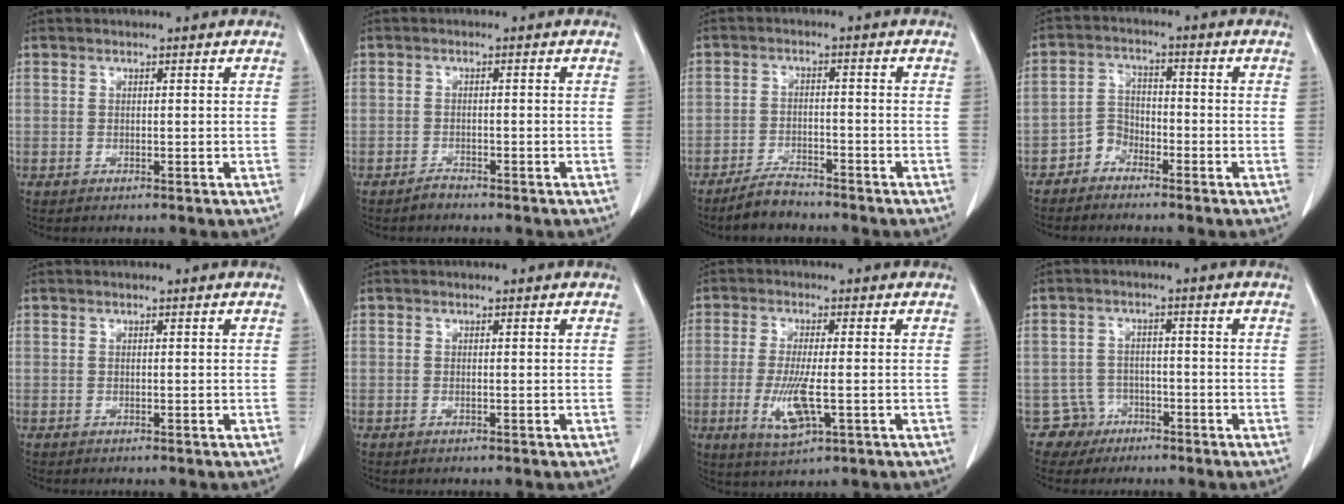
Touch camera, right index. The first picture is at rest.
{"total": 1.2, "force": [-1.2, 0.3, 0.2], "torque": [-0.003, 0.000, -0.020]}
{"total": 4.3, "force": [-3.9, 1.0, 1.3], "torque": [-0.030, -0.006, -0.071]}
{"total": 3.5, "force": [-2.6, 2.4, 0.4], "torque": [-0.002, 0.010, -0.053]}
{"total": 0.0}
{"total": 0.0}
{"total": 7.0, "force": [-1.7, 1.3, 6.7], "torque": [-0.138, -0.019, -0.030]}
{"total": 4.3, "force": [-2.4, 3.5, -0.8], "torque": [0.019, 0.014, -0.041]}